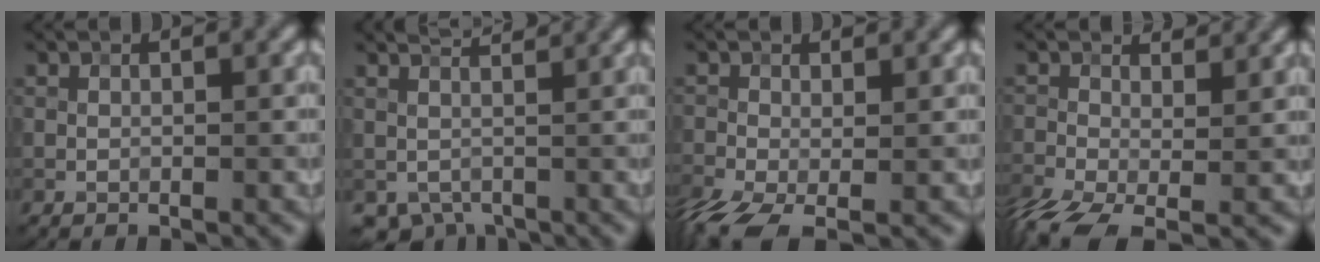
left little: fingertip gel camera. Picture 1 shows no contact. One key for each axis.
{"total": 2.8, "fx": 1.3, "fy": 1.8, "fz": 1.8, "tx": -0.028, "ty": 0.001, "tz": 0.026}
{"total": 4.7, "fx": -2.5, "fy": 2.3, "fz": 3.3, "tx": -0.093, "ty": -0.020, "tz": -0.052}
{"total": 5.5, "fx": -2.0, "fy": 2.7, "fz": 4.3, "tx": -0.100, "ty": -0.009, "tz": -0.051}